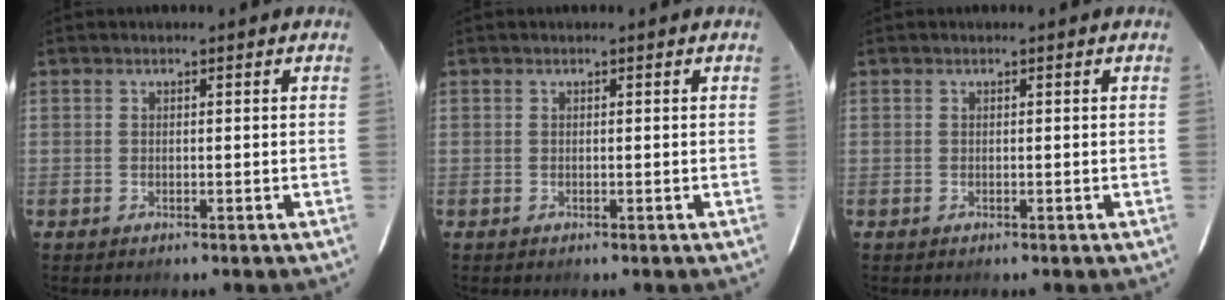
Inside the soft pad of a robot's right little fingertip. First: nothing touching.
{"total": 0.0}
{"total": 0.0}